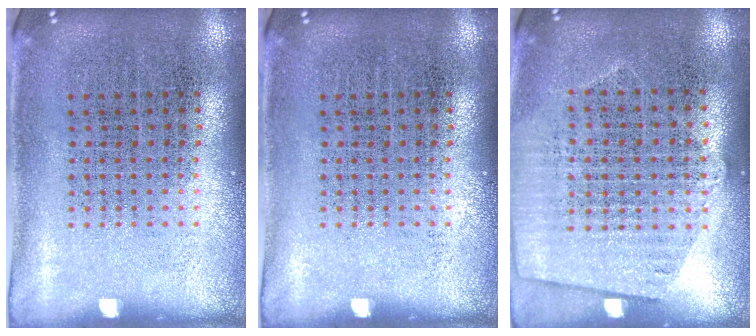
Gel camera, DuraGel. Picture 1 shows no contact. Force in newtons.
{"total": 0.0}
{"total": 1.1, "press": 1.0, "slide": 0.5}